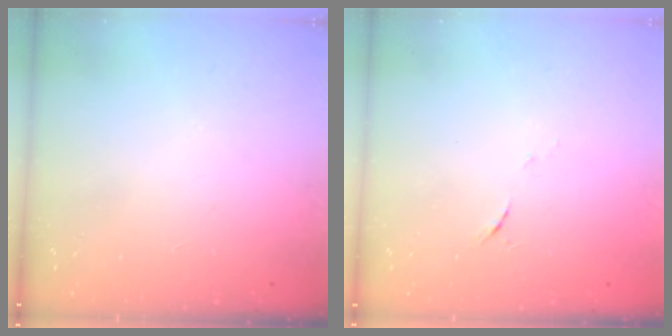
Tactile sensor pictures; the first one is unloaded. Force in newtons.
{"total": 5.2, "press": 5.1, "slide": 1.2}